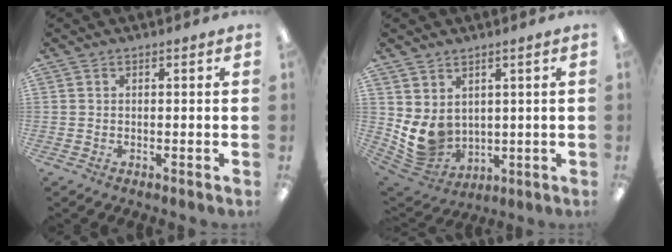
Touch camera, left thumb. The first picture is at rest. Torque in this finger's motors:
{"motor_torque": [0.79, 1.67, 0.94, -0.97, 0.09]}